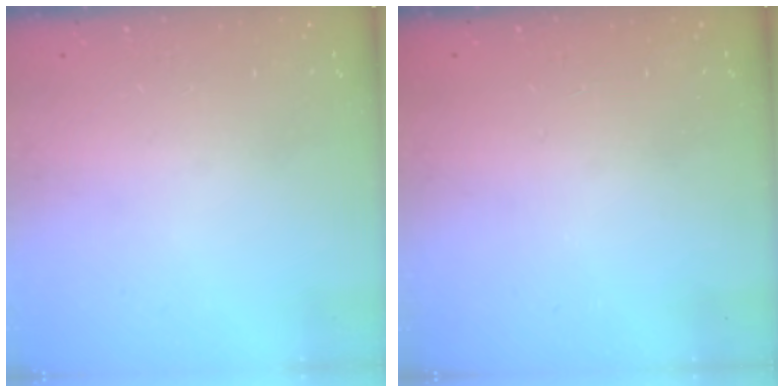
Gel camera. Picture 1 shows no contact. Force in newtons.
{"total": 0.0}